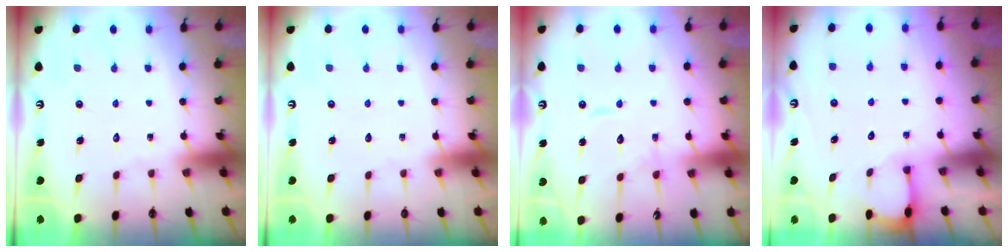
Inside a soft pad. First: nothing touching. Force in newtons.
{"total": 0.0}
{"total": 10.5, "press": 10.5, "slide": 0.9}
{"total": 0.9, "press": 0.8, "slide": 0.2}